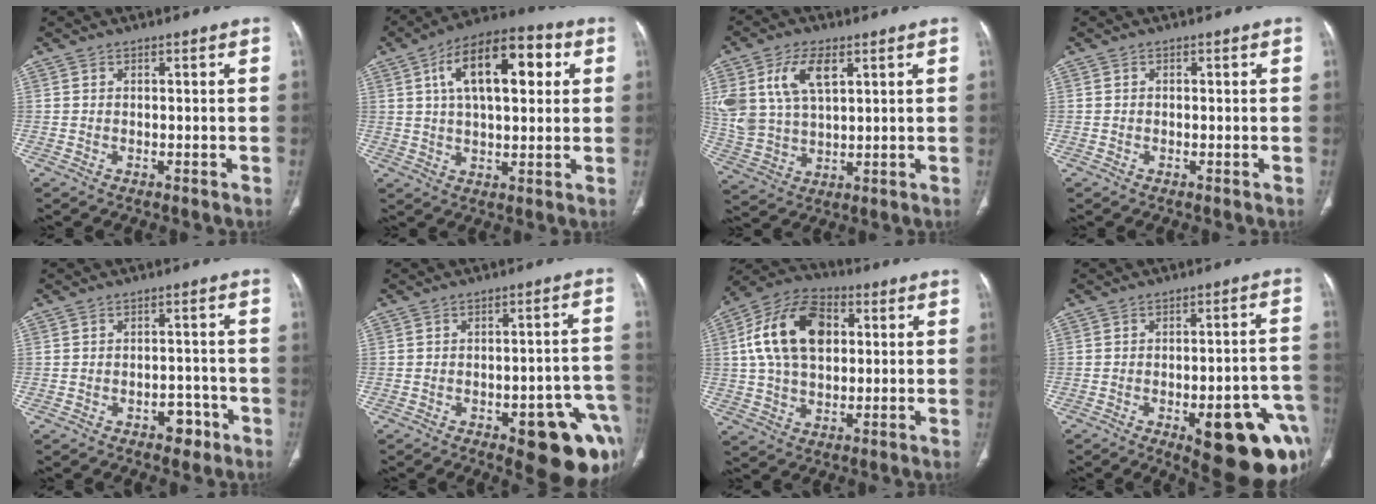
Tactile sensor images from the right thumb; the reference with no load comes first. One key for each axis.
{"total": 17.0, "fx": 5.0, "fy": 8.0, "fz": 14.2, "tx": -0.209, "ty": 0.016, "tz": 0.073}
{"total": 13.4, "fx": 5.3, "fy": 7.6, "fz": 9.7, "tx": -0.200, "ty": -0.007, "tz": 0.115}
{"total": 0.0}
{"total": 4.0, "fx": -2.2, "fy": 2.5, "fz": 2.2, "tx": -0.012, "ty": 0.018, "tz": -0.028}
{"total": 16.6, "fx": -7.3, "fy": 6.1, "fz": 13.6, "tx": -0.100, "ty": 0.038, "tz": -0.075}
{"total": 17.1, "fx": 3.4, "fy": 11.0, "fz": 12.6, "tx": -0.213, "ty": 0.016, "tz": 0.055}
{"total": 20.2, "fx": -8.4, "fy": 7.1, "fz": 16.9, "tx": -0.138, "ty": 0.033, "tz": -0.091}